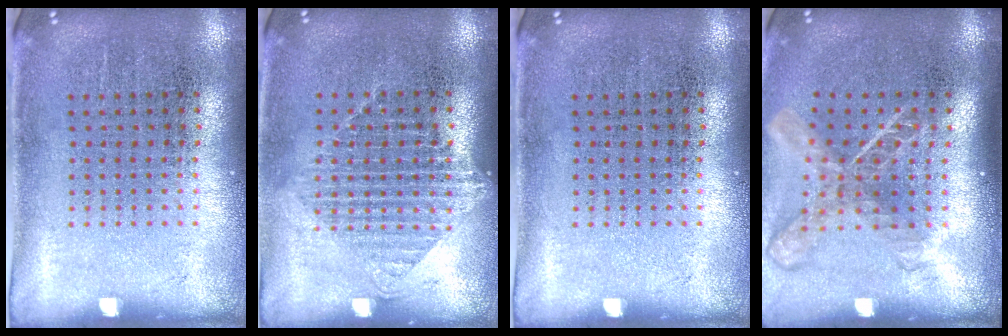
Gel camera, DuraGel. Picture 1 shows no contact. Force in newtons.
{"total": 1.1, "press": 1.0, "slide": 0.5}
{"total": 0.0}
{"total": 2.0, "press": 1.4, "slide": 1.3}